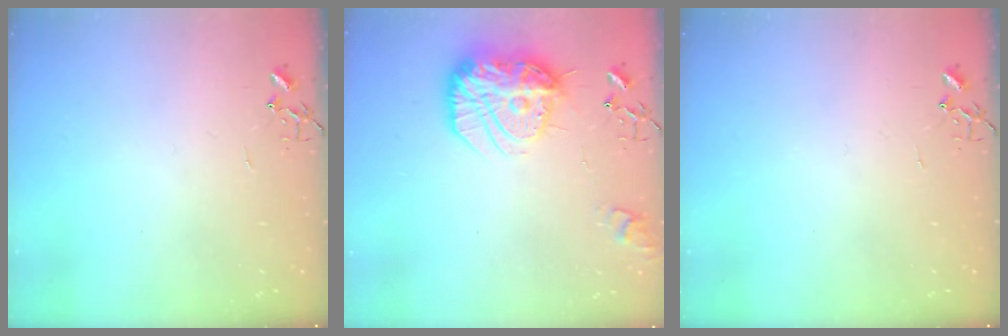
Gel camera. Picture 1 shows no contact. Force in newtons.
{"total": 17.9, "press": 17.9, "slide": 1.5}
{"total": 0.0}